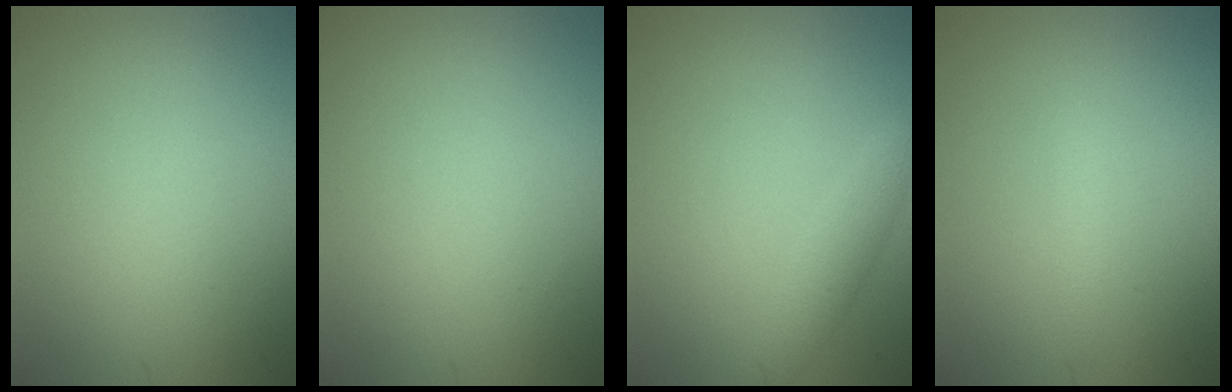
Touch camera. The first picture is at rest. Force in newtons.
{"total": 0.0}
{"total": 1.9, "press": 1.9, "slide": 0.1}
{"total": 1.2, "press": 1.2, "slide": 0.0}